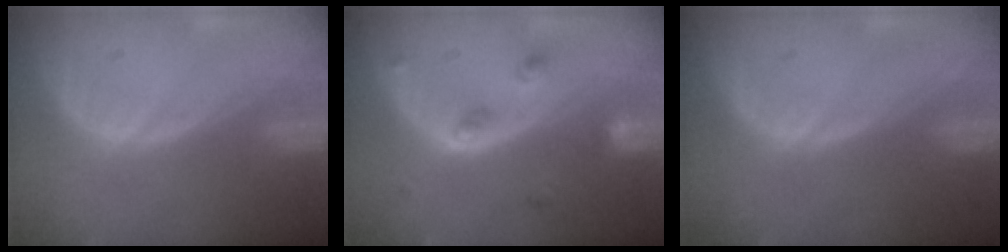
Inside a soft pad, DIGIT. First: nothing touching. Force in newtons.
{"total": 4.3, "press": 3.9, "slide": 1.8}
{"total": 0.0}